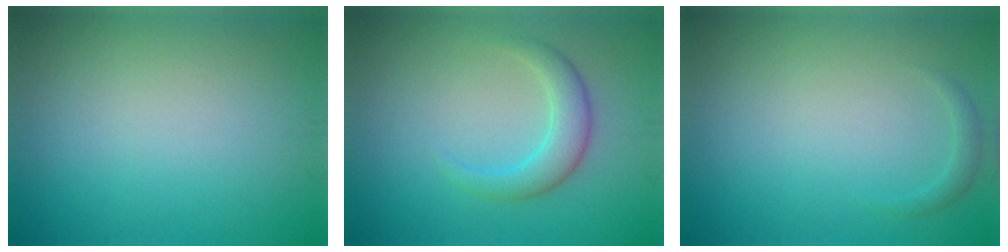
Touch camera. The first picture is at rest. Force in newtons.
{"total": 3.0, "press": 3.0, "slide": 0.1}
{"total": 0.9, "press": 0.9, "slide": 0.1}